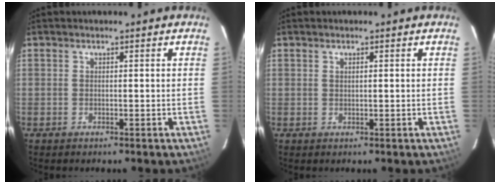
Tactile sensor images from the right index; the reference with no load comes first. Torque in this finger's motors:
{"motor_torque": [-0.10, 0.06, 0.04, 0.00]}